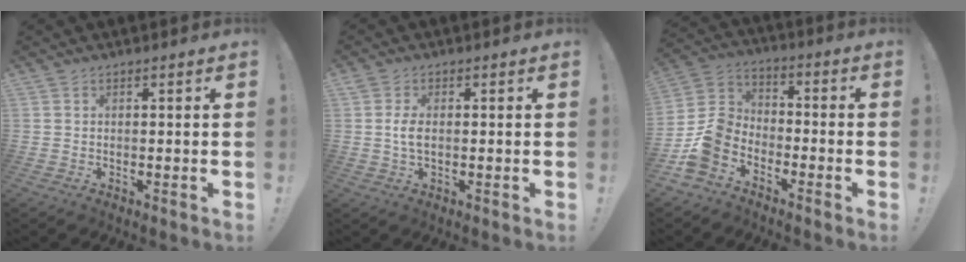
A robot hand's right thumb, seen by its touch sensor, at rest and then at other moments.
{"total": 3.6, "force": [0.0, 1.9, 3.1], "torque": [-0.061, 0.003, -0.002]}
{"total": 12.5, "force": [-6.9, 8.6, 5.9], "torque": [-0.105, 0.050, -0.118]}